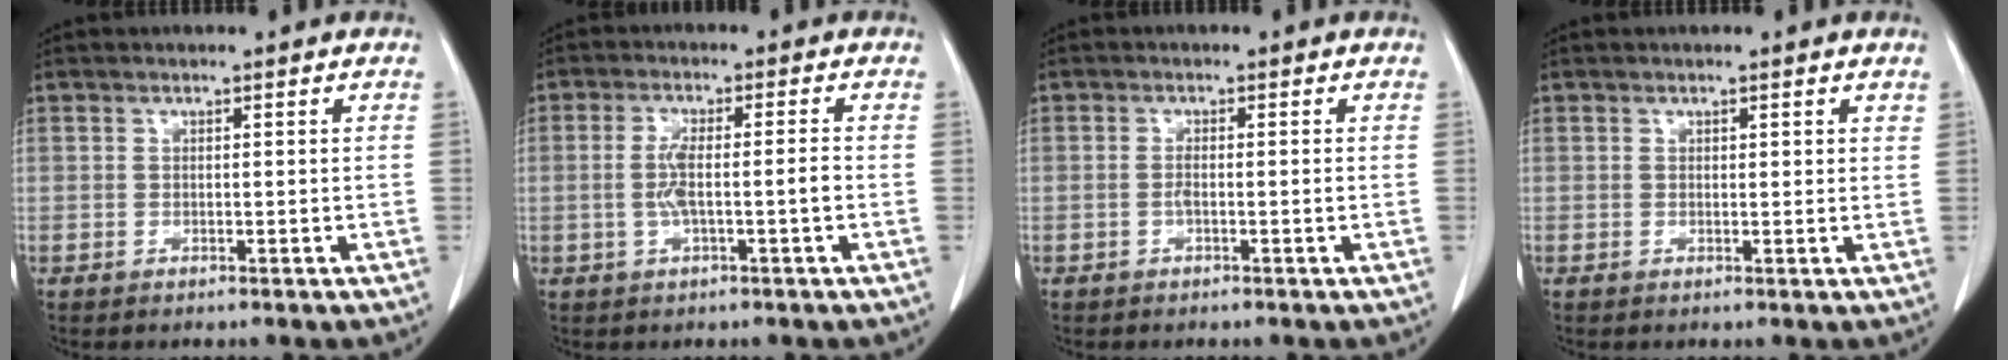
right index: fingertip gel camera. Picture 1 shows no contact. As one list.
[{"total": 5.1, "force": [-0.9, 0.4, 5.0], "torque": [-0.102, 0.006, -0.014]}, {"total": 1.4, "force": [-0.4, 0.1, 1.3], "torque": [-0.023, 0.000, -0.008]}, {"total": 0.8, "force": [0.6, 0.4, 0.4], "torque": [-0.001, -0.003, 0.005]}]